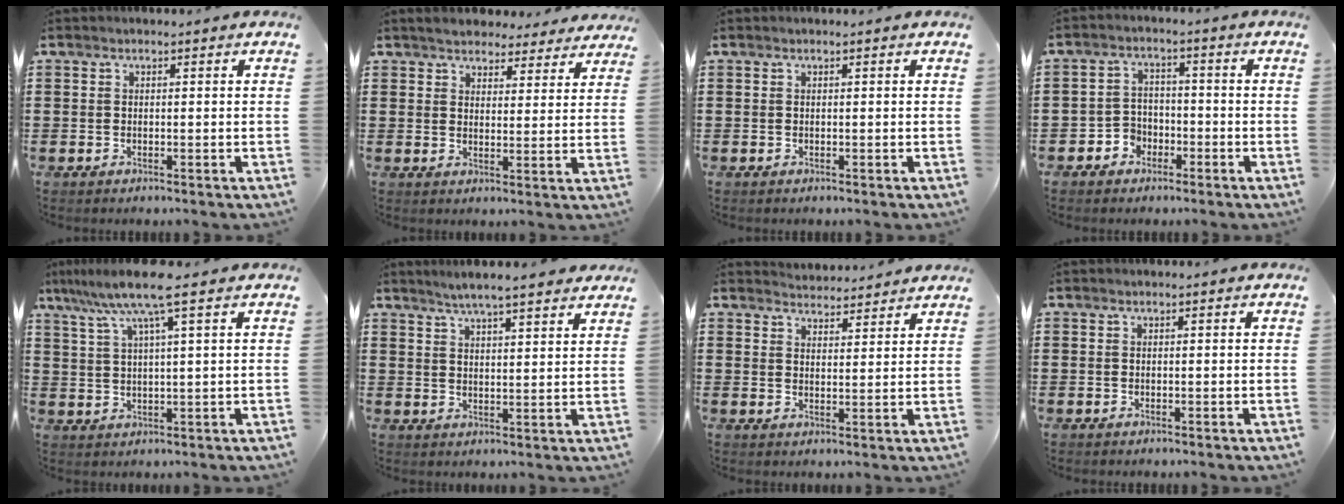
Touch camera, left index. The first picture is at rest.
{"total": 4.1, "force": [4.0, 0.7, 0.4], "torque": [-0.024, -0.011, 0.073]}
{"total": 0.0}
{"total": 3.6, "force": [-2.4, 2.6, 0.7], "torque": [-0.021, 0.009, -0.051]}
{"total": 8.5, "force": [5.1, 0.3, 6.7], "torque": [-0.145, -0.008, 0.086]}
{"total": 4.2, "force": [3.9, -0.1, 1.7], "torque": [-0.044, -0.011, 0.068]}
{"total": 3.3, "force": [3.3, 0.1, -0.3], "torque": [-0.005, -0.015, 0.061]}
{"total": 0.0}